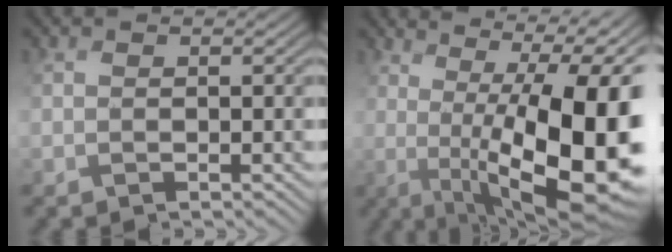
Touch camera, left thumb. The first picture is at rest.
{"total": 15.2, "force": [0.2, 4.7, 14.4], "torque": [-0.176, -0.003, 0.026]}